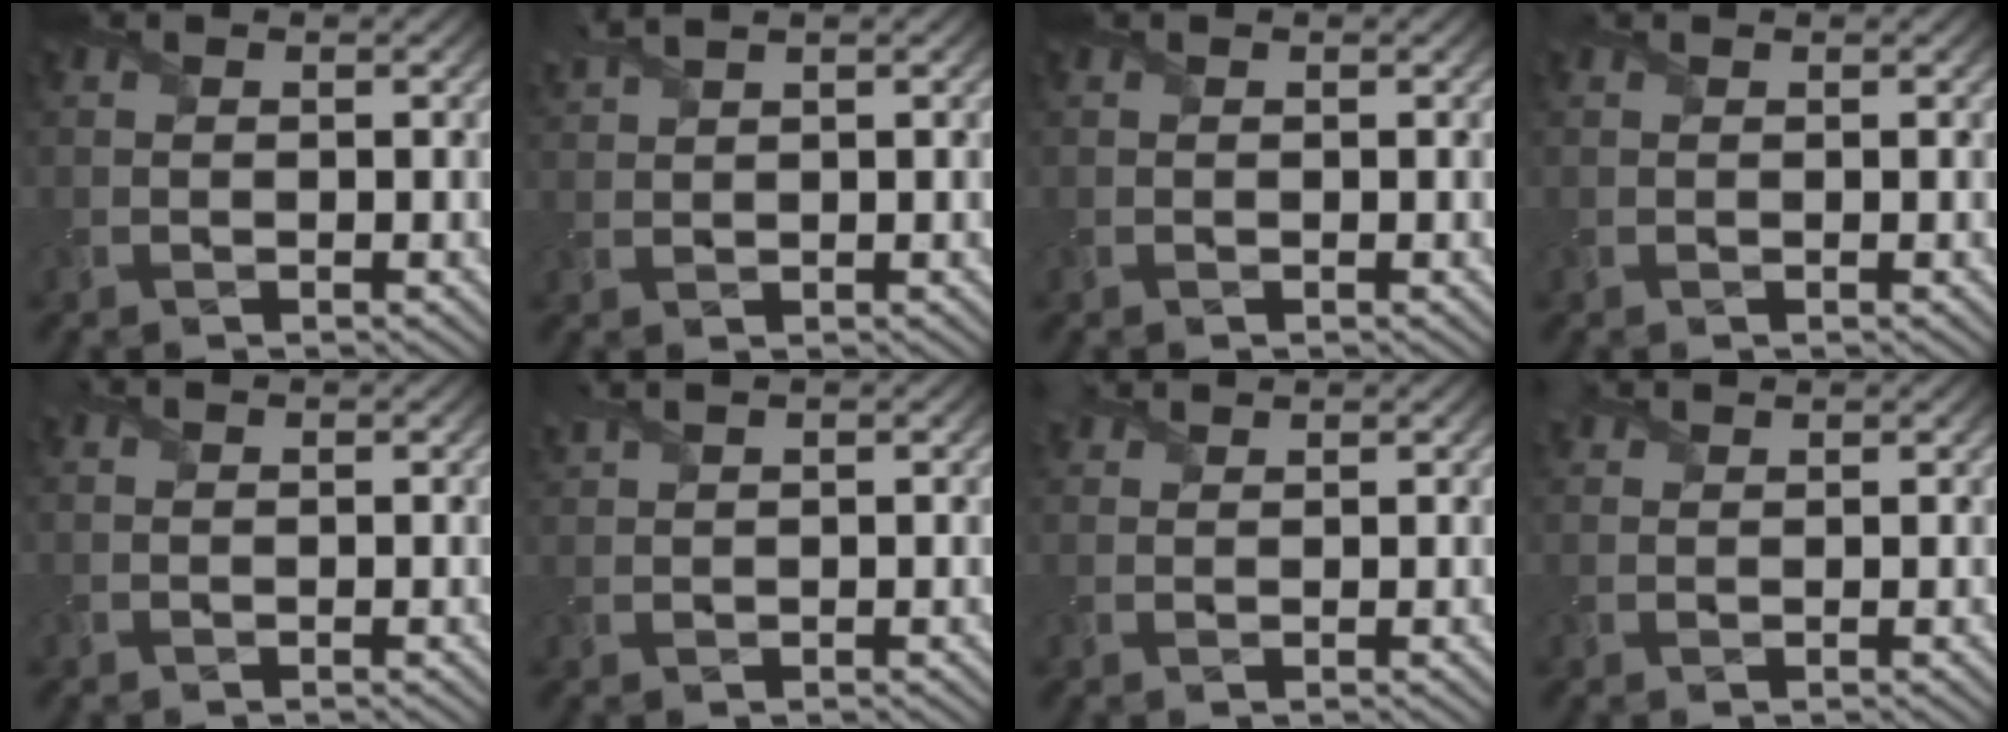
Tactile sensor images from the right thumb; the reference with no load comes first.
{"total": 2.8, "force": [2.5, -0.2, 1.2], "torque": [-0.036, 0.014, 0.050]}
{"total": 0.0}
{"total": 0.0}
{"total": 0.0}
{"total": 2.1, "force": [1.9, -0.1, 0.9], "torque": [-0.025, 0.010, 0.038]}
{"total": 2.4, "force": [2.3, 0.4, 0.7], "torque": [-0.019, 0.012, 0.044]}
{"total": 2.1, "force": [2.0, 0.4, 0.6], "torque": [-0.017, 0.011, 0.038]}